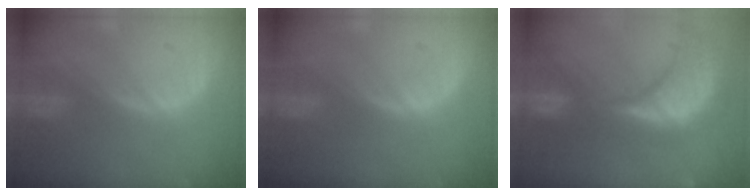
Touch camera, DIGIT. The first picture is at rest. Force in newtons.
{"total": 0.0}
{"total": 14.9, "press": 12.0, "slide": 8.9}